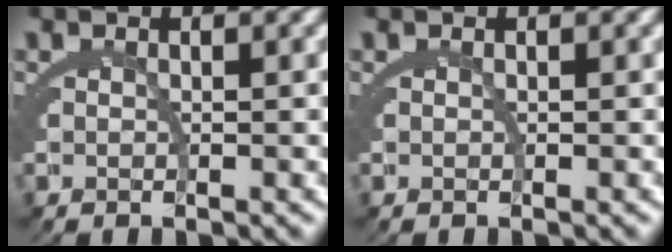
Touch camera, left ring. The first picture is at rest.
{"total": 0.0}